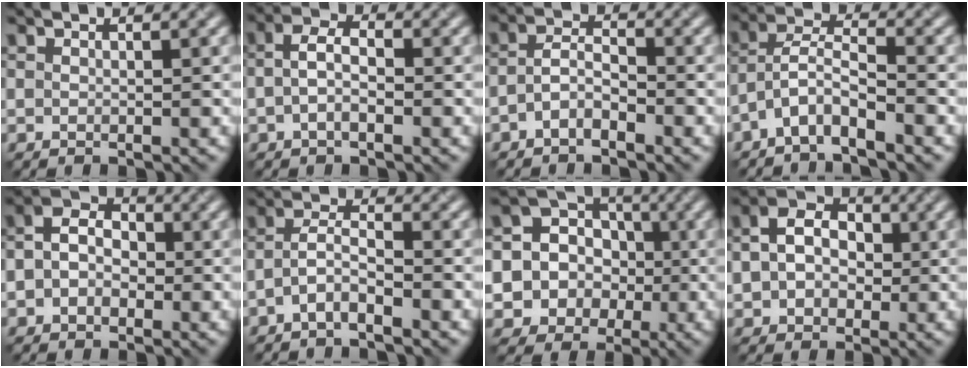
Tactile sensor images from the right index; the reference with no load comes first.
{"total": 2.5, "force": [-0.6, 1.1, 2.1], "torque": [-0.044, 0.006, -0.017]}
{"total": 2.4, "force": [-1.3, 1.0, 1.7], "torque": [-0.036, 0.008, -0.032]}
{"total": 3.8, "force": [-2.7, 0.9, 2.5], "torque": [-0.050, 0.008, -0.062]}
{"total": 4.3, "force": [-0.2, 3.3, 2.8], "torque": [-0.039, 0.007, -0.015]}
{"total": 2.5, "force": [-1.4, 0.7, 1.9], "torque": [-0.042, 0.008, -0.037]}
{"total": 11.7, "force": [-1.8, 11.1, 3.2], "torque": [-0.091, 0.003, -0.050]}
{"total": 6.1, "force": [0.7, 4.7, 3.8], "torque": [-0.068, 0.015, -0.008]}